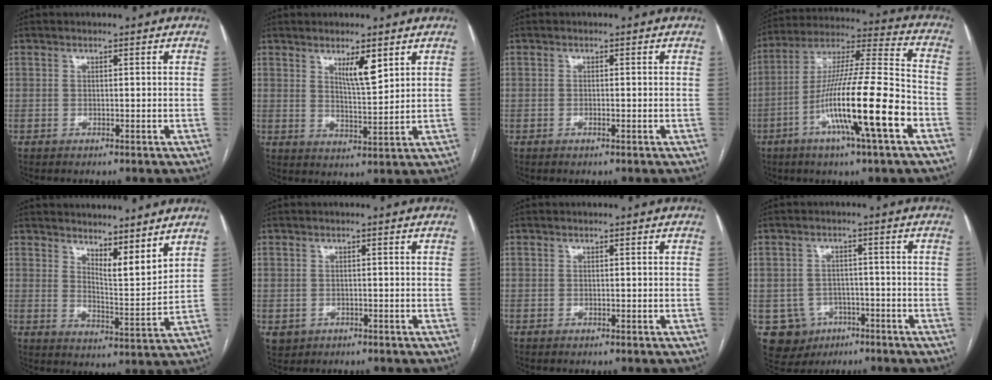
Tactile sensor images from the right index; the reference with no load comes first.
{"total": 5.0, "force": [3.0, 0.8, 4.0], "torque": [-0.071, -0.008, 0.055]}
{"total": 0.7, "force": [-0.3, 0.1, 0.6], "torque": [-0.013, 0.000, -0.004]}
{"total": 18.9, "force": [-7.0, 0.4, 17.6], "torque": [-0.318, -0.010, -0.125]}
{"total": 7.8, "force": [6.6, 1.3, 3.8], "torque": [-0.063, -0.017, 0.111]}
{"total": 2.8, "force": [-1.0, 2.6, 0.5], "torque": [-0.007, 0.001, -0.008]}
{"total": 0.0}
{"total": 7.4, "force": [-2.9, 6.7, 1.2], "torque": [-0.027, 0.009, -0.033]}